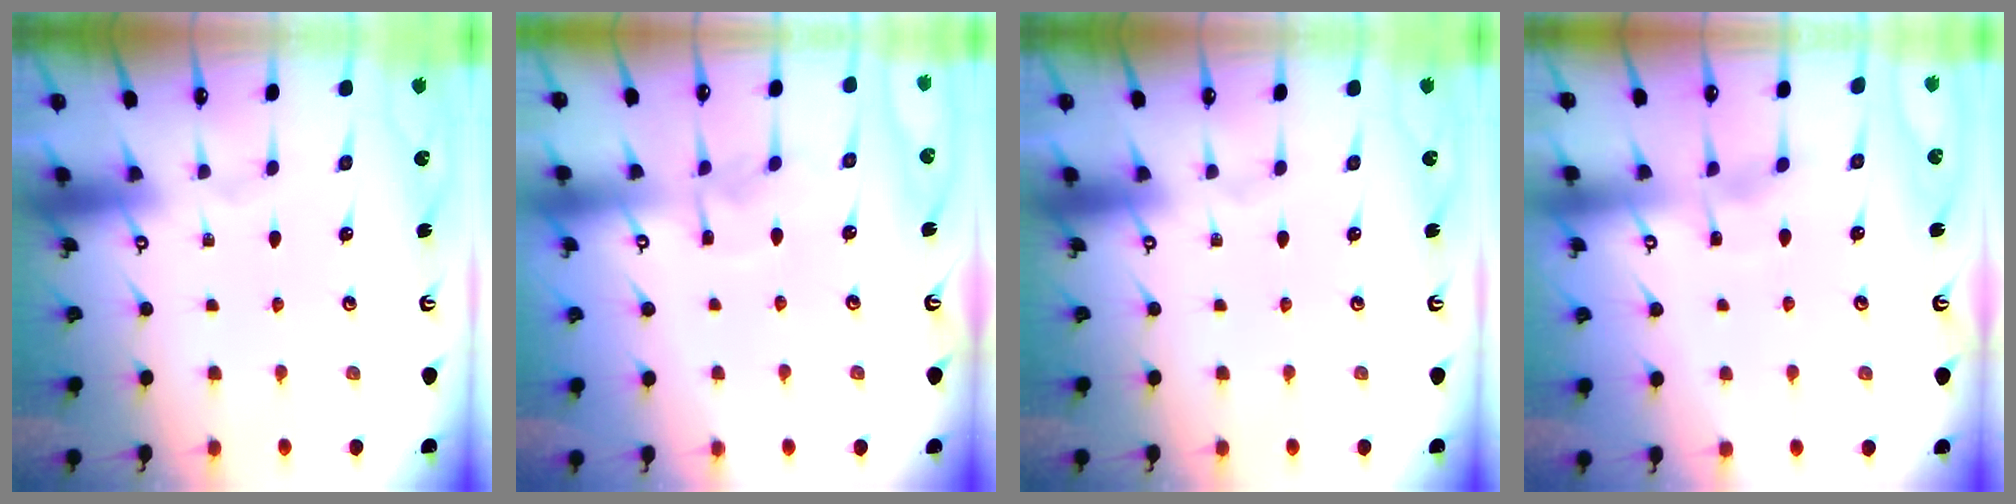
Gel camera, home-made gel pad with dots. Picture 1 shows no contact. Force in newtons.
{"total": 5.1, "press": 5.1, "slide": 0.2}
{"total": 0.0}
{"total": 3.5, "press": 3.5, "slide": 0.4}